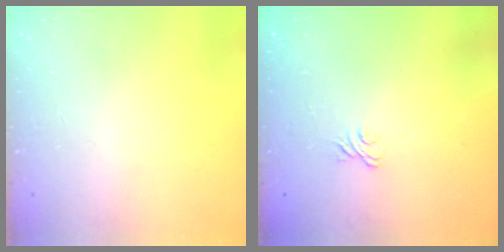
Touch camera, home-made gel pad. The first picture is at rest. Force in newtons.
{"total": 1.9, "press": 1.5, "slide": 1.1}